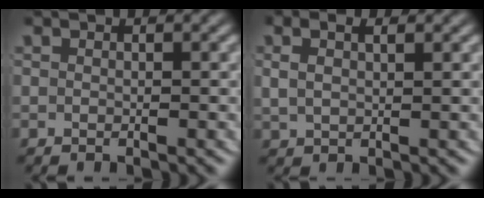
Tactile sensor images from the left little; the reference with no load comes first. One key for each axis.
{"total": 2.3, "fx": 1.0, "fy": 1.3, "fz": 1.6, "tx": -0.036, "ty": -0.002, "tz": 0.024}